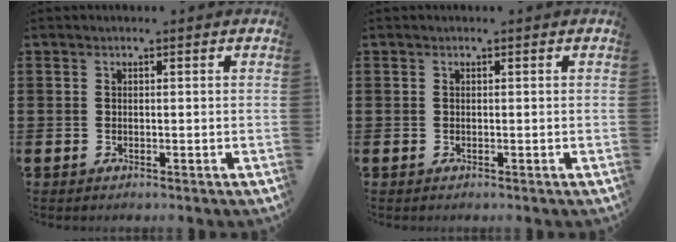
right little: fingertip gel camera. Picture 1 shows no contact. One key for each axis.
{"total": 0.0}